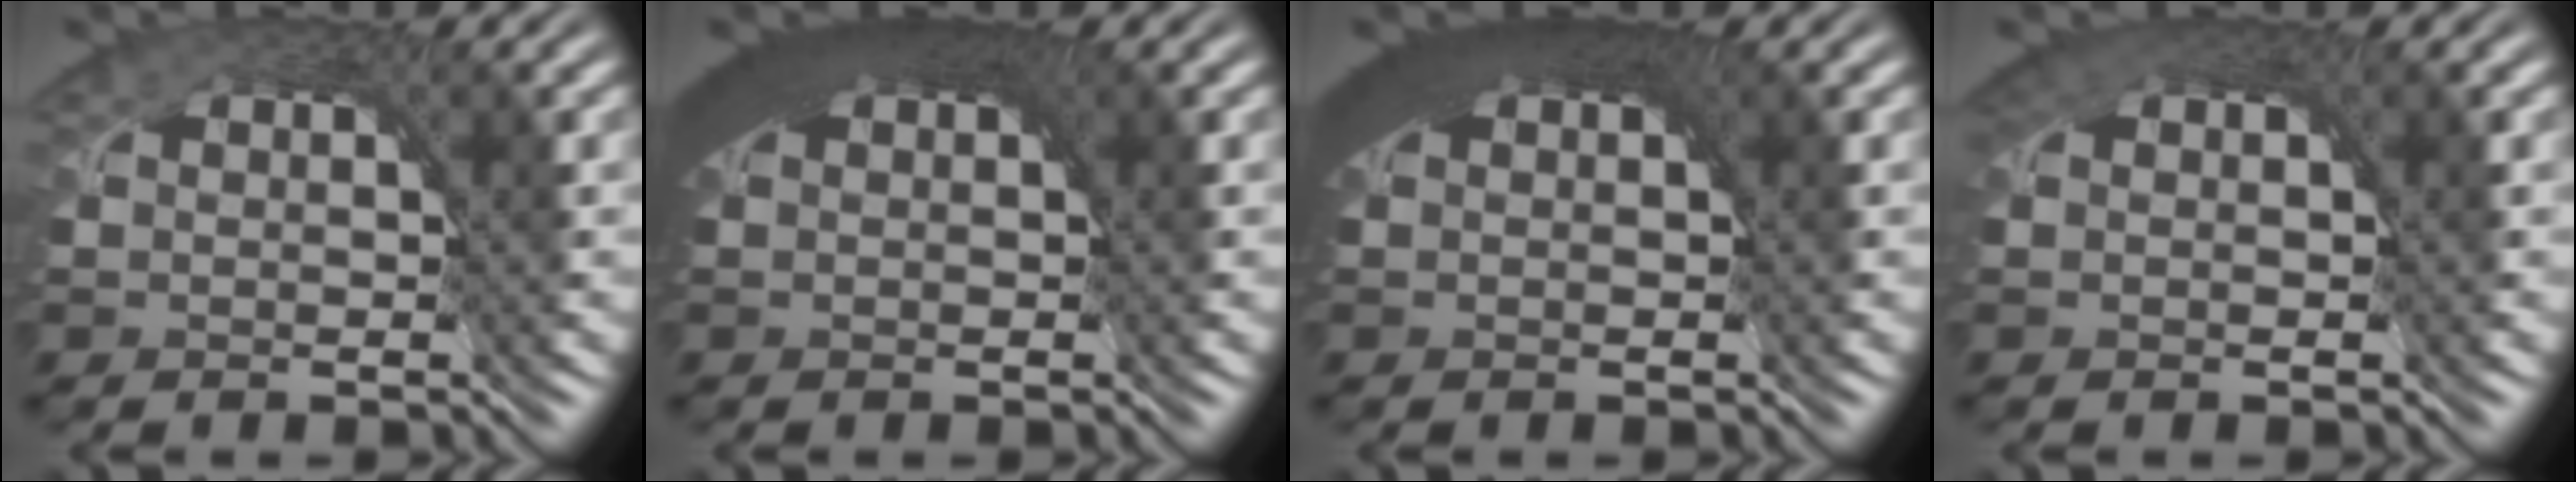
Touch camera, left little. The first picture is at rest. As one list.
[{"total": 8.3, "force": [3.0, 4.1, 6.6], "torque": [-0.102, 0.019, 0.032]}, {"total": 8.6, "force": [3.1, 4.3, 6.8], "torque": [-0.106, 0.020, 0.032]}, {"total": 3.6, "force": [1.7, 2.3, 2.2], "torque": [-0.045, 0.007, 0.018]}]